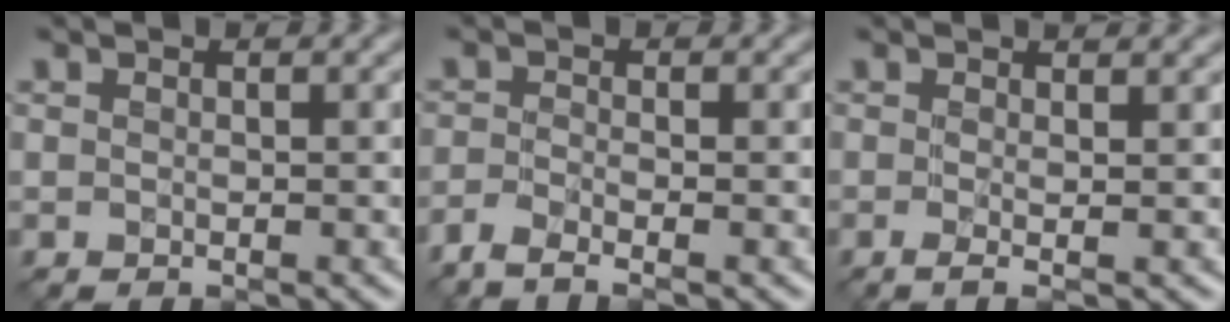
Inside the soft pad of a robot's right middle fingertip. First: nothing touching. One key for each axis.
{"total": 2.5, "fx": -1.9, "fy": 0.4, "fz": 1.5, "tx": -0.034, "ty": -0.013, "tz": -0.050}
{"total": 2.7, "fx": 0.3, "fy": 0.8, "fz": 2.5, "tx": -0.030, "ty": 0.001, "tz": -0.008}